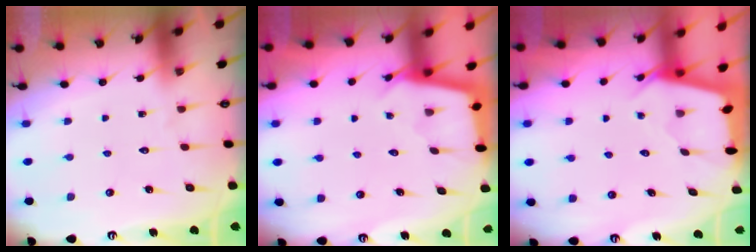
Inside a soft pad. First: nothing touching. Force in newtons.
{"total": 2.9, "press": 2.9, "slide": 0.3}
{"total": 2.5, "press": 2.5, "slide": 0.3}